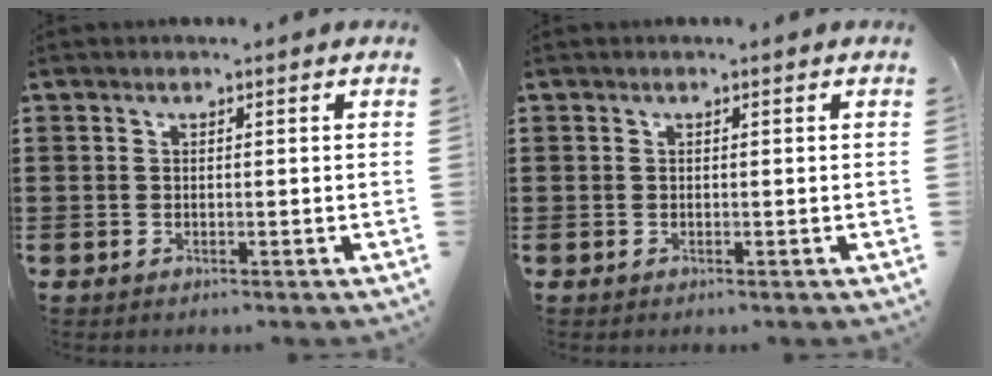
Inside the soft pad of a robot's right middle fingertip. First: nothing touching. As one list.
[{"total": 0.0}]